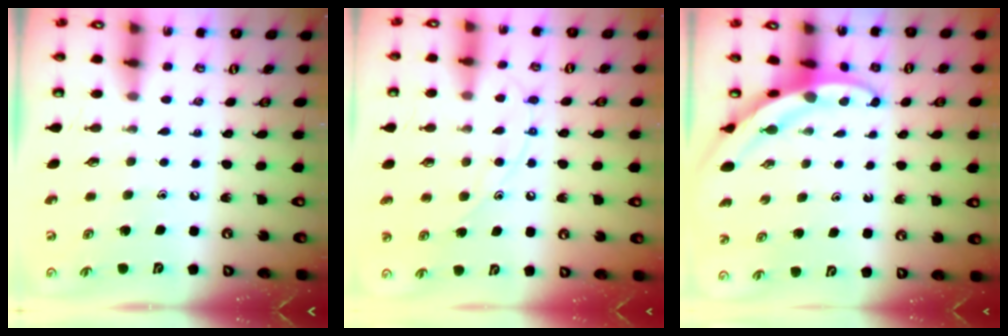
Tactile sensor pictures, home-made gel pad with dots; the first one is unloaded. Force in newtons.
{"total": 8.7, "press": 8.7, "slide": 0.6}
{"total": 3.6, "press": 3.5, "slide": 0.4}